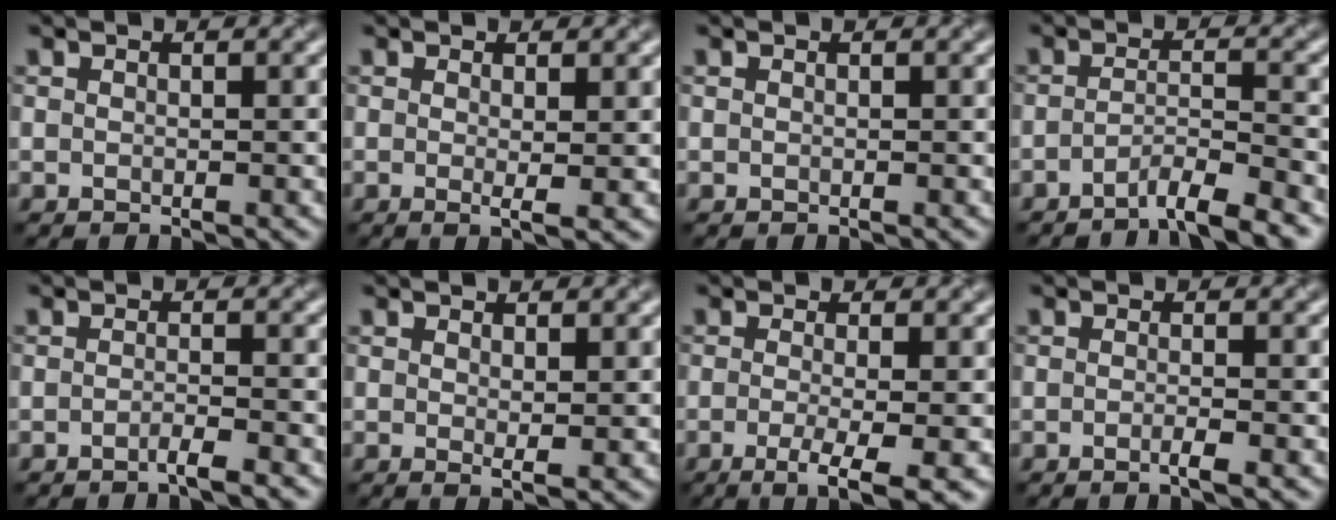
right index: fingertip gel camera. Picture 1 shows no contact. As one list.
[{"total": 1.6, "force": [0.2, 0.2, 1.5], "torque": [-0.024, -0.009, 0.003]}, {"total": 0.0}, {"total": 3.6, "force": [-2.8, 0.4, 2.2], "torque": [-0.027, 0.007, -0.058]}, {"total": 1.6, "force": [-1.0, 0.3, 1.3], "torque": [-0.015, 0.002, -0.026]}, {"total": 1.2, "force": [0.5, 0.2, 1.1], "torque": [-0.017, -0.008, 0.010]}, {"total": 4.6, "force": [-1.6, 1.1, 4.2], "torque": [-0.069, -0.009, -0.028]}, {"total": 1.5, "force": [-0.5, 0.3, 1.4], "torque": [-0.017, -0.001, -0.014]}]